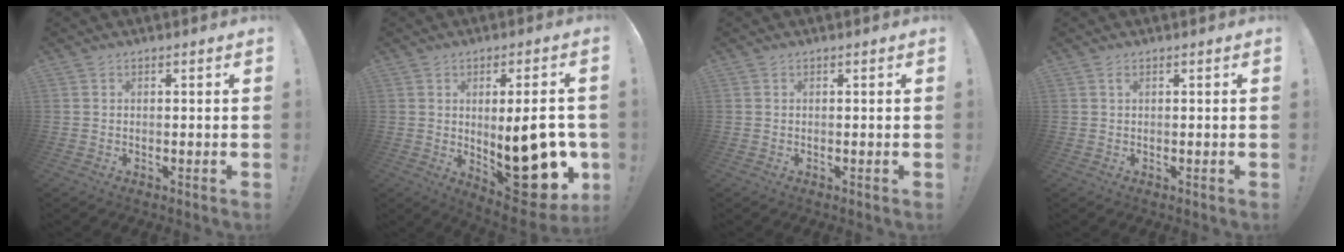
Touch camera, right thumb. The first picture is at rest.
{"total": 22.4, "force": [-3.1, 9.1, 20.3], "torque": [-0.257, 0.002, -0.030]}
{"total": 0.0}
{"total": 0.6, "force": [0.2, 0.0, 0.5], "torque": [-0.004, -0.003, 0.002]}